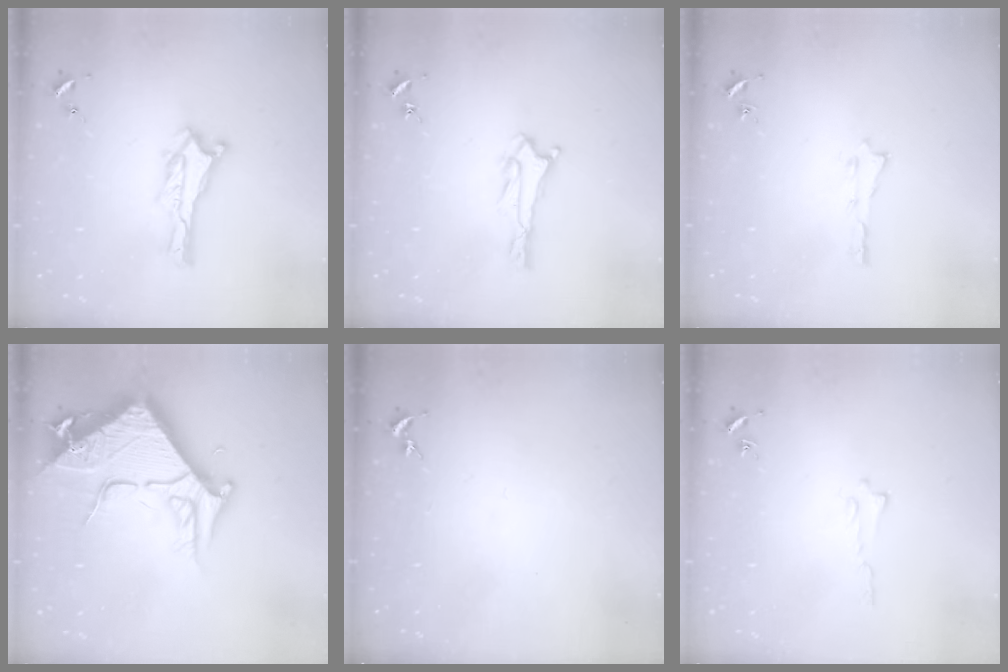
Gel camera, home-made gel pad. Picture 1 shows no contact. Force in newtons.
{"total": 0.7, "press": 0.7, "slide": 0.1}
{"total": 0.0}
{"total": 10.5, "press": 10.5, "slide": 1.0}
{"total": 0.0}
{"total": 0.0}